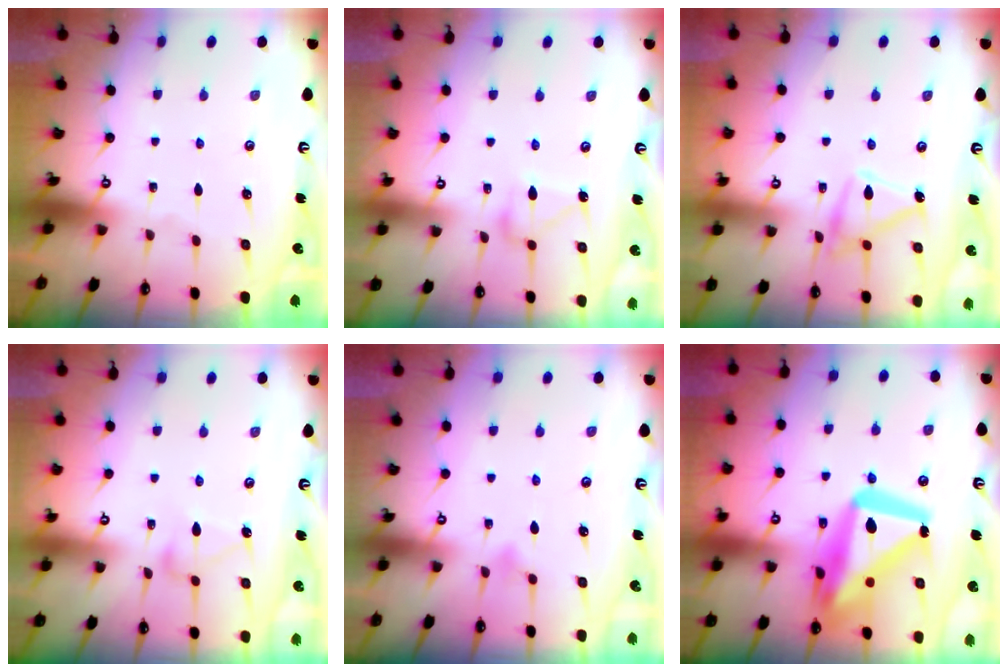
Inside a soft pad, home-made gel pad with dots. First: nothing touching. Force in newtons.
{"total": 11.9, "press": 11.9, "slide": 0.4}
{"total": 14.2, "press": 14.2, "slide": 0.8}
{"total": 7.6, "press": 7.6, "slide": 0.2}
{"total": 3.6, "press": 3.5, "slide": 0.4}
{"total": 21.5, "press": 21.4, "slide": 2.5}